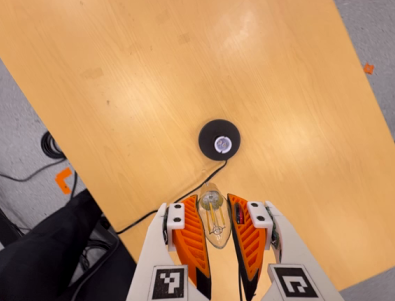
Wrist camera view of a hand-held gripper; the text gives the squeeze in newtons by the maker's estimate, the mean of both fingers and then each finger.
{"total": 23.2, "left": 26.6, "right": 19.7}